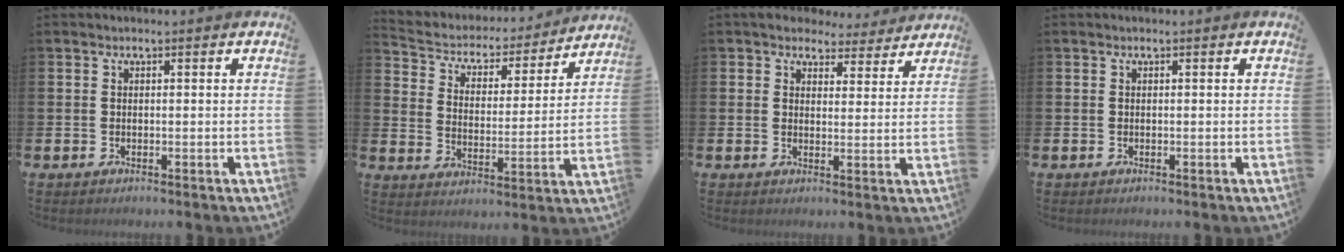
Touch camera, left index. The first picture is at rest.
{"total": 4.8, "force": [4.3, 2.0, 0.7], "torque": [-0.041, -0.038, 0.066]}
{"total": 4.6, "force": [4.1, 2.0, 0.4], "torque": [-0.013, -0.028, 0.069]}
{"total": 0.0}